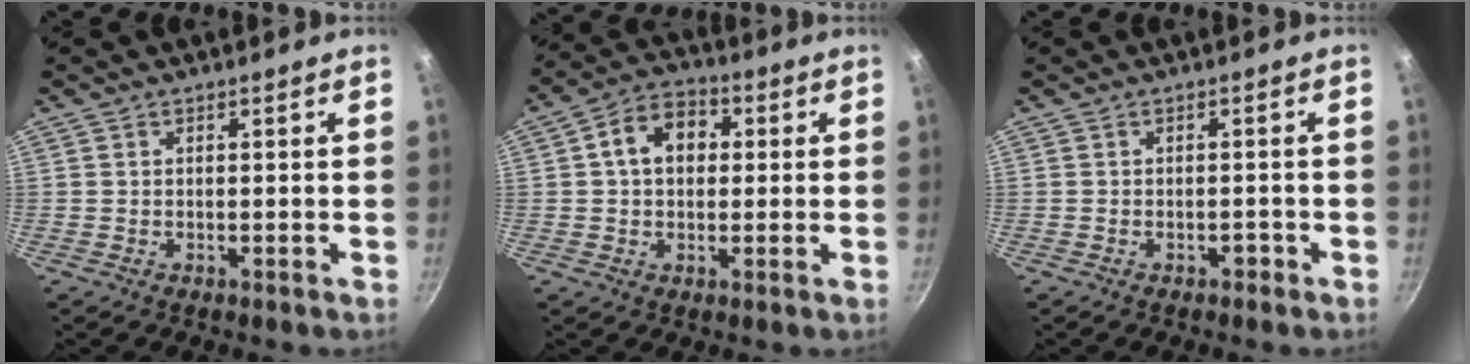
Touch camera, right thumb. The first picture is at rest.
{"total": 9.3, "force": [1.6, 6.9, 6.1], "torque": [-0.067, 0.021, 0.011]}
{"total": 1.3, "force": [-0.8, 0.7, 0.6], "torque": [0.000, 0.015, -0.006]}